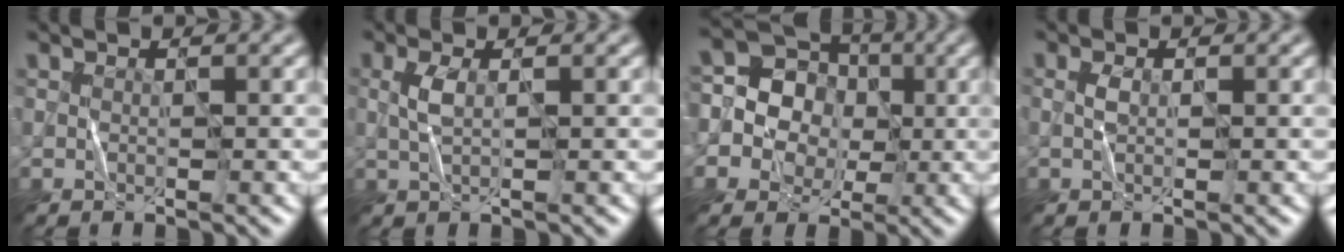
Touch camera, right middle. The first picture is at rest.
{"total": 1.7, "force": [0.3, 0.5, 1.6], "torque": [-0.039, 0.005, 0.006]}
{"total": 11.2, "force": [0.5, 10.3, 4.3], "torque": [-0.107, 0.053, -0.017]}
{"total": 0.8, "force": [0.1, 0.4, 0.7], "torque": [-0.017, 0.001, 0.000]}